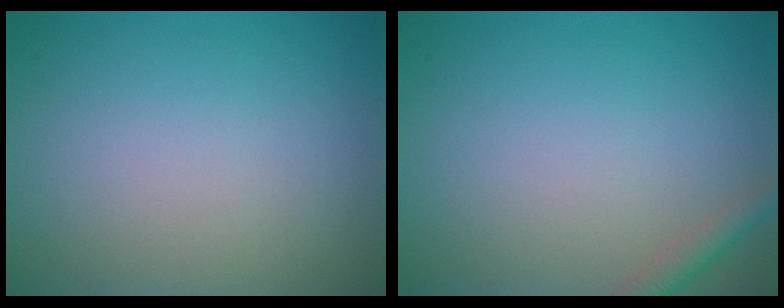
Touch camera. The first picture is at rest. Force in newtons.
{"total": 1.6, "press": 1.6, "slide": 0.1}